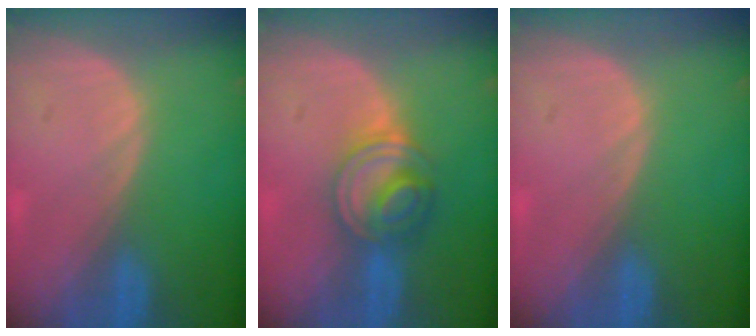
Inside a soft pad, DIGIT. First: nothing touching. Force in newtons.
{"total": 6.1, "press": 6.0, "slide": 0.9}
{"total": 0.0}